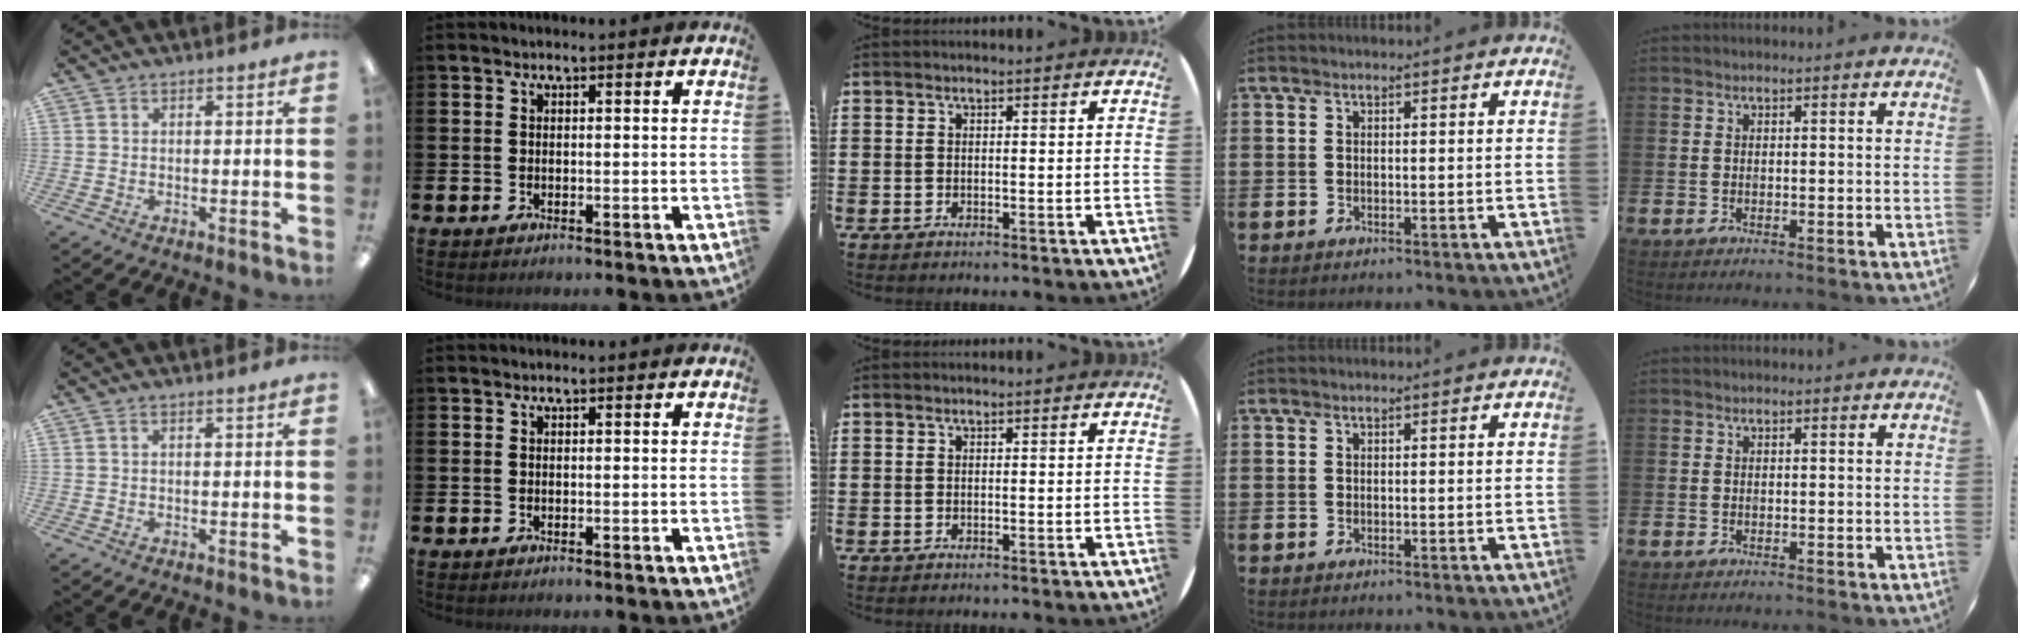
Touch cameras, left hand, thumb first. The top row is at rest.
{}